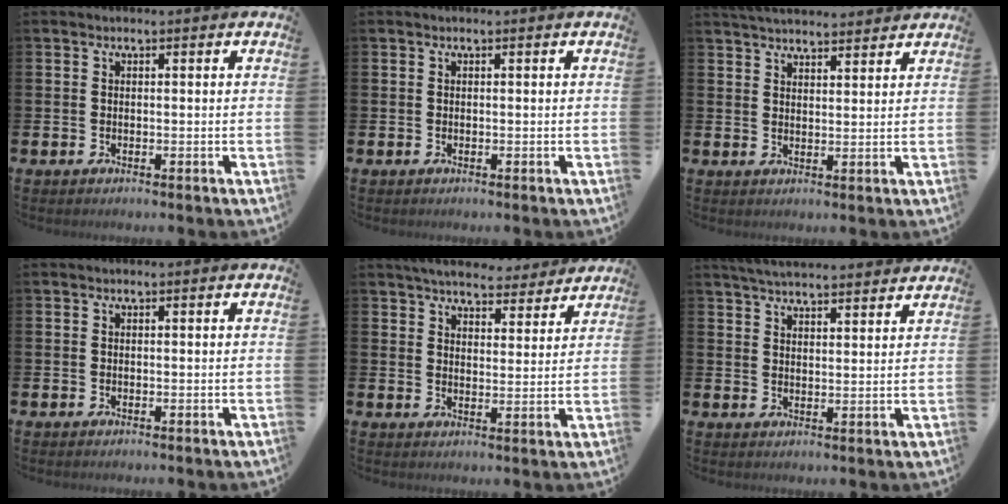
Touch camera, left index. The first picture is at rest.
{"total": 0.0}
{"total": 3.9, "force": [3.8, 0.5, 0.3], "torque": [-0.012, -0.017, 0.071]}
{"total": 0.0}
{"total": 5.8, "force": [5.6, 1.3, 1.0], "torque": [-0.030, -0.032, 0.097]}
{"total": 4.8, "force": [4.7, 0.2, 0.7], "torque": [-0.024, -0.025, 0.085]}